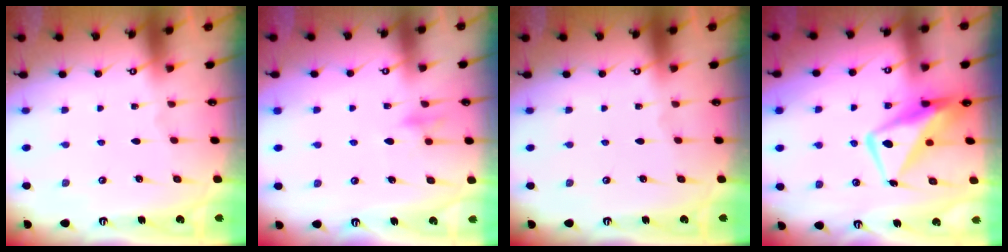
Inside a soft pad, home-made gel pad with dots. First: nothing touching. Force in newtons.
{"total": 9.7, "press": 9.7, "slide": 0.6}
{"total": 0.0}
{"total": 11.0, "press": 10.9, "slide": 1.0}